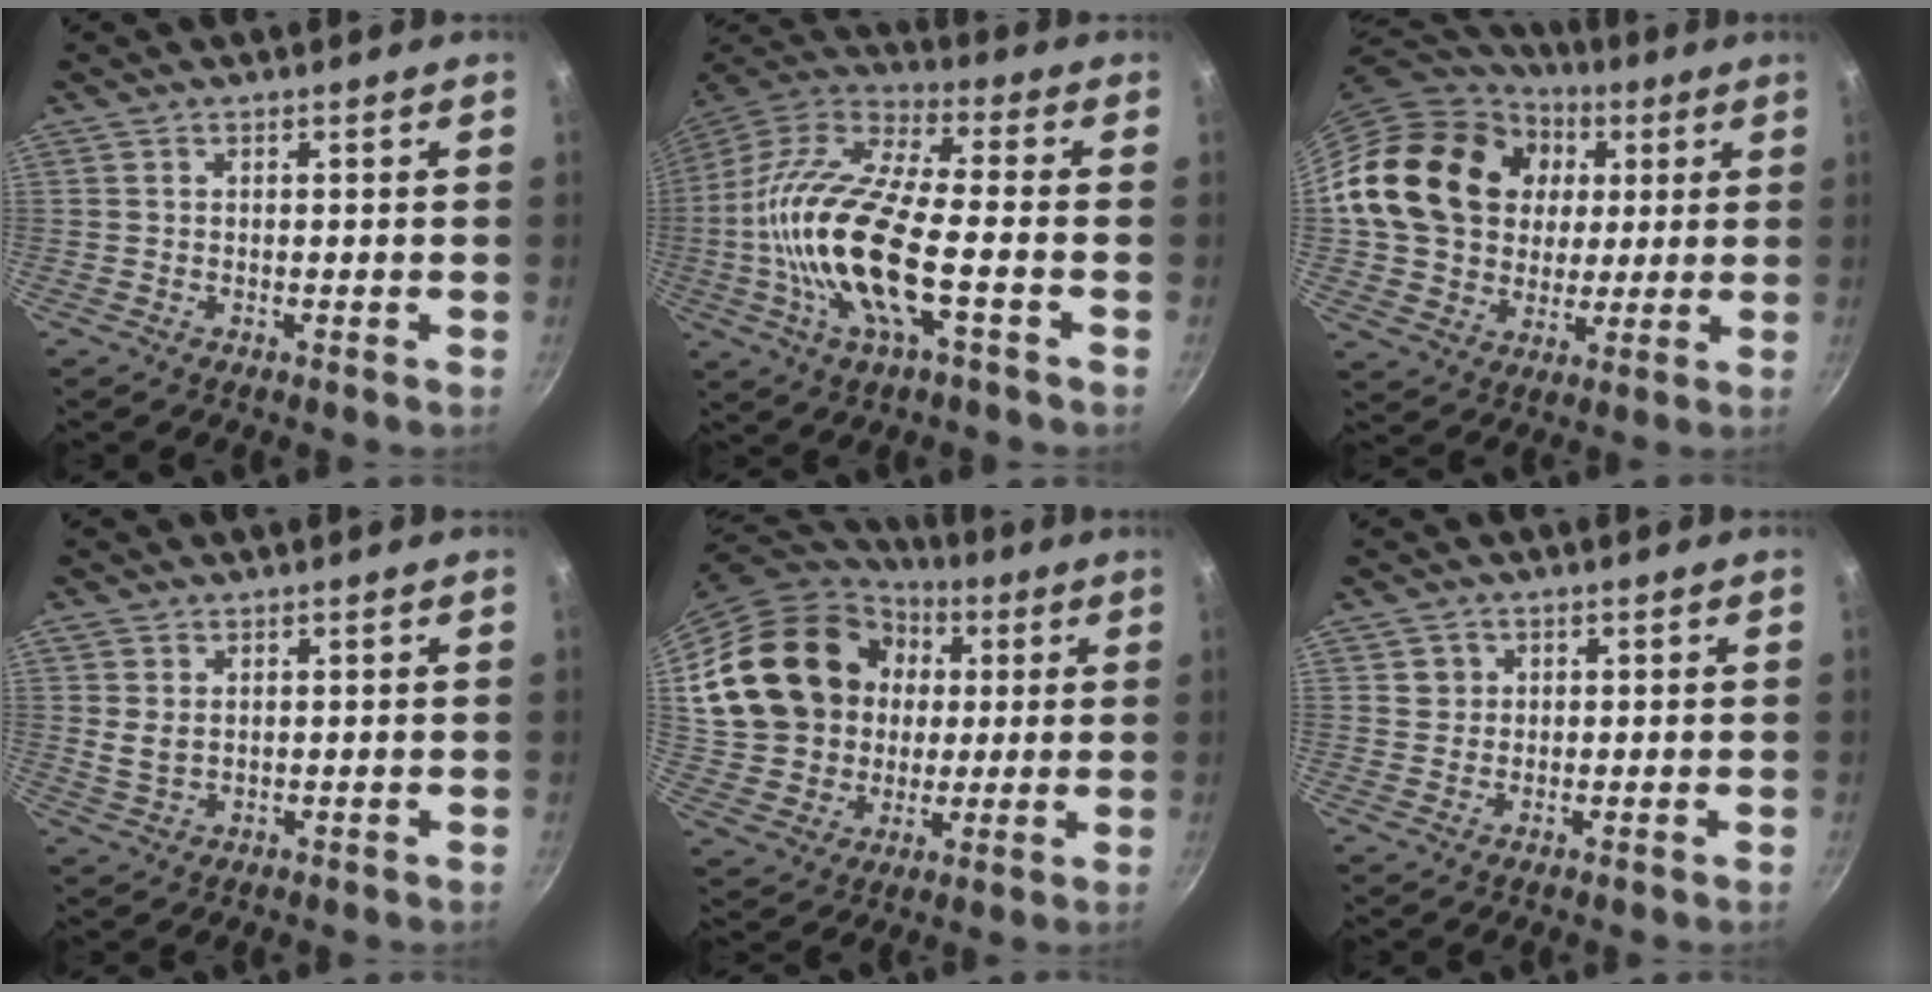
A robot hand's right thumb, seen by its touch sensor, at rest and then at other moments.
{"total": 21.0, "force": [-4.2, 7.5, 19.1], "torque": [-0.379, 0.031, -0.098]}
{"total": 23.3, "force": [5.1, 18.7, 12.9], "torque": [-0.209, 0.015, 0.094]}
{"total": 3.3, "force": [1.1, 2.2, 2.2], "torque": [-0.040, -0.006, 0.023]}
{"total": 24.8, "force": [5.5, 19.9, 13.8], "torque": [-0.239, 0.022, 0.116]}
{"total": 2.3, "force": [0.7, 2.1, 0.3], "torque": [0.009, 0.006, 0.009]}